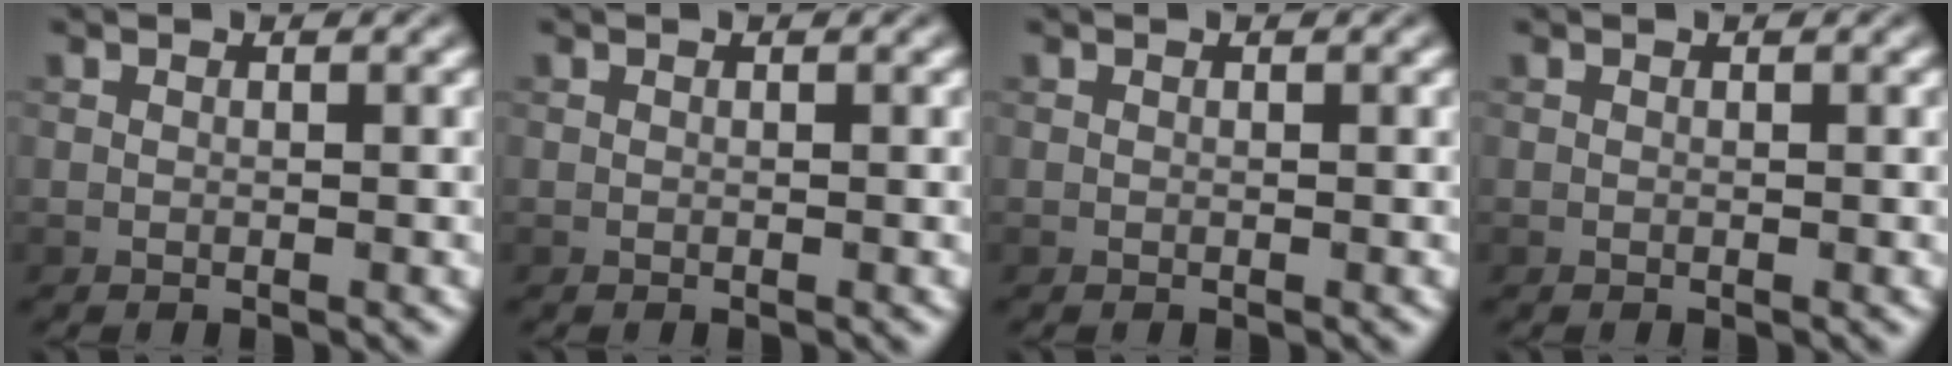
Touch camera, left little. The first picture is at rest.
{"total": 0.0}
{"total": 0.0}
{"total": 0.0}